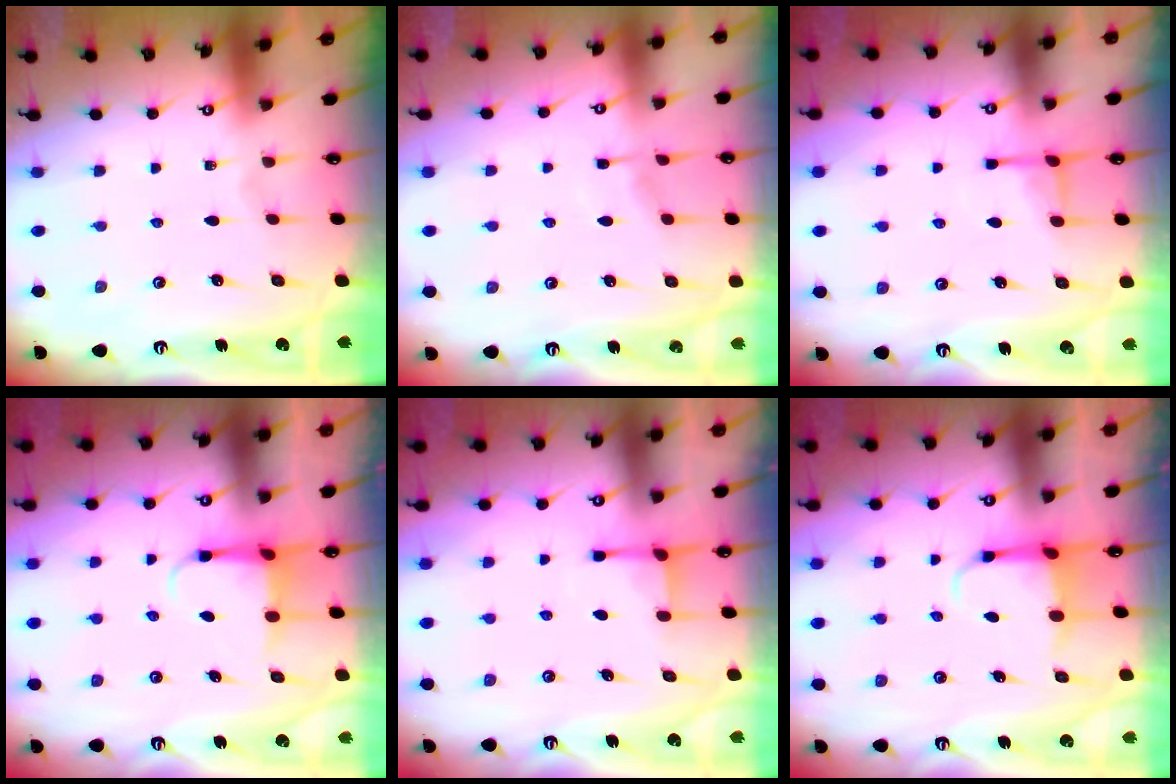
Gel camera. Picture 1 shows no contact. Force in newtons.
{"total": 3.9, "press": 3.9, "slide": 0.3}
{"total": 3.6, "press": 3.5, "slide": 0.7}
{"total": 3.9, "press": 3.8, "slide": 0.6}
{"total": 2.4, "press": 2.4, "slide": 0.3}
{"total": 4.0, "press": 3.8, "slide": 1.1}